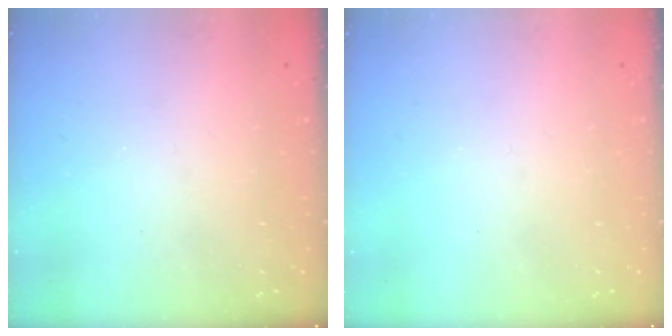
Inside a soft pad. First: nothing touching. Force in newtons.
{"total": 0.0}